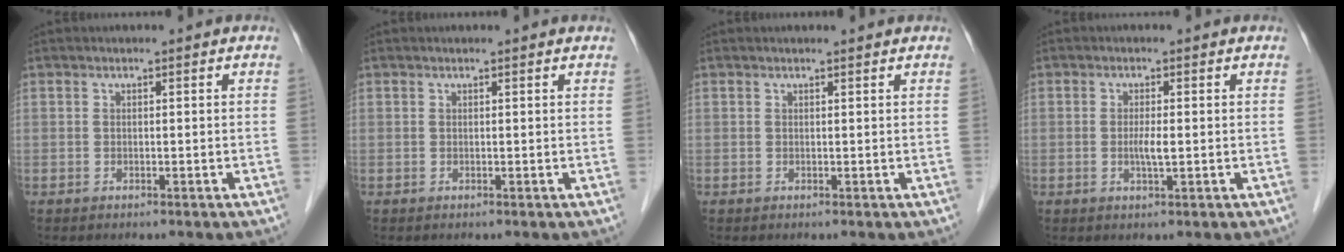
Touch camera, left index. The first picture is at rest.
{"total": 1.4, "force": [1.3, 0.4, 0.2], "torque": [-0.002, 0.006, 0.013]}
{"total": 1.4, "force": [1.3, 0.2, 0.3], "torque": [-0.002, 0.004, 0.017]}
{"total": 2.2, "force": [-0.2, 0.4, 2.1], "torque": [-0.039, -0.005, -0.002]}